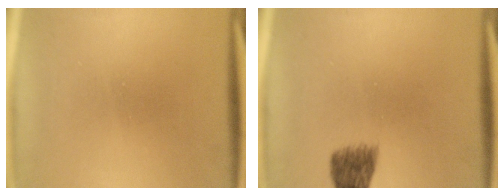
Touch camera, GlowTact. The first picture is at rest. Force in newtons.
{"total": 4.8}